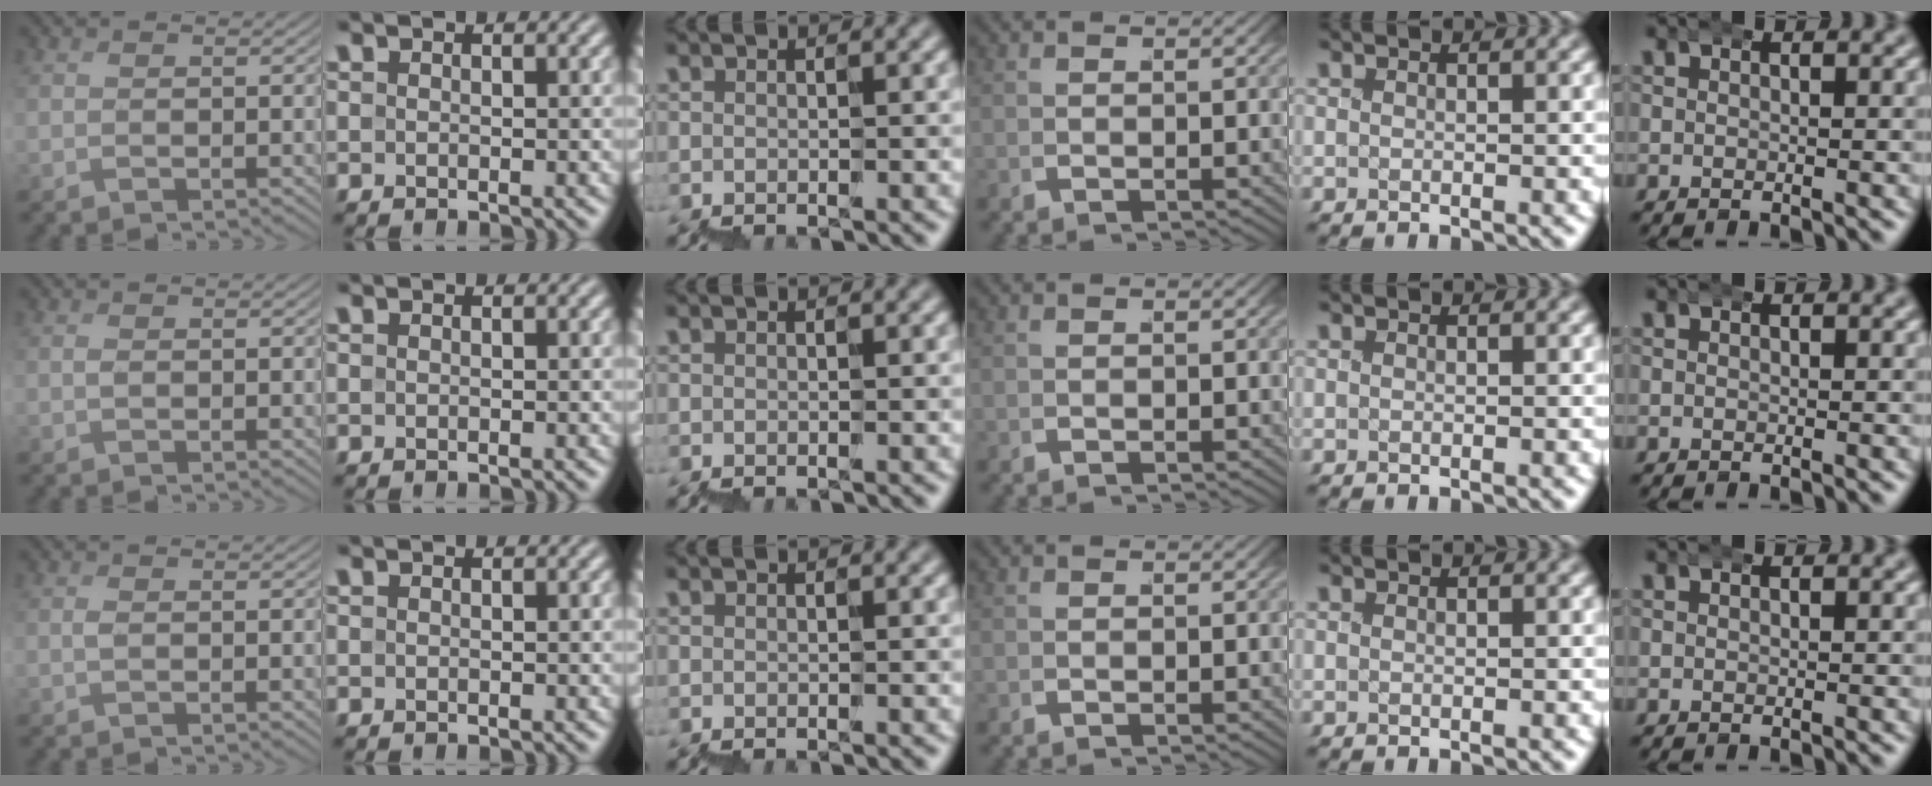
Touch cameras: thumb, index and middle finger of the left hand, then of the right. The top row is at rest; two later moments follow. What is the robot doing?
{"motion": "wrap", "object": "belt"}